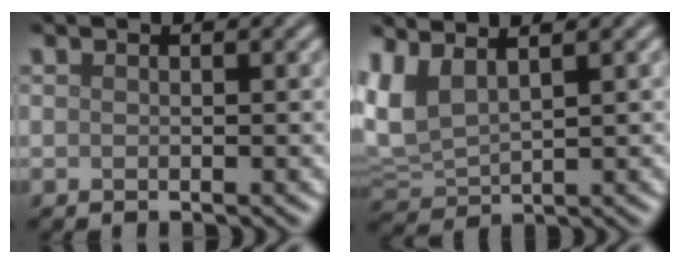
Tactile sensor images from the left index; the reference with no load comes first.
{"total": 3.9, "force": [2.2, 1.6, 2.8], "torque": [-0.075, 0.008, 0.051]}